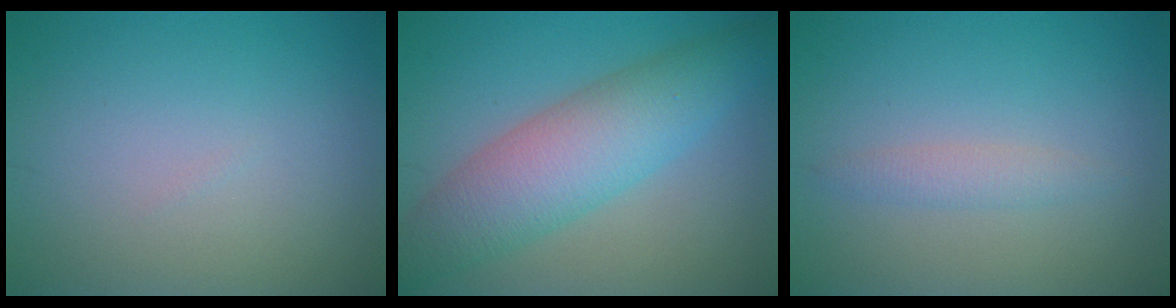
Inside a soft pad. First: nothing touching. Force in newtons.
{"total": 7.1, "press": 7.1, "slide": 0.4}
{"total": 1.5, "press": 1.4, "slide": 0.1}